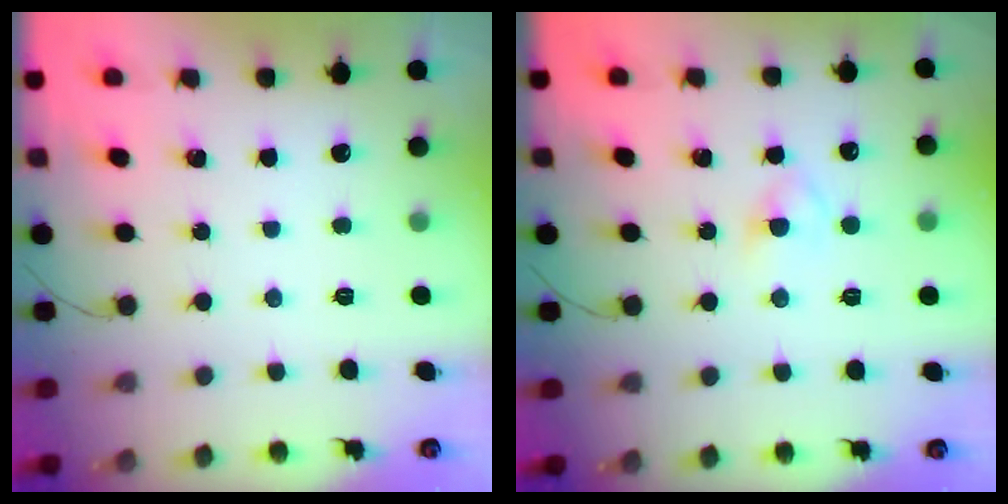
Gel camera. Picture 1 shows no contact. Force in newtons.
{"total": 3.1, "press": 2.9, "slide": 1.2}